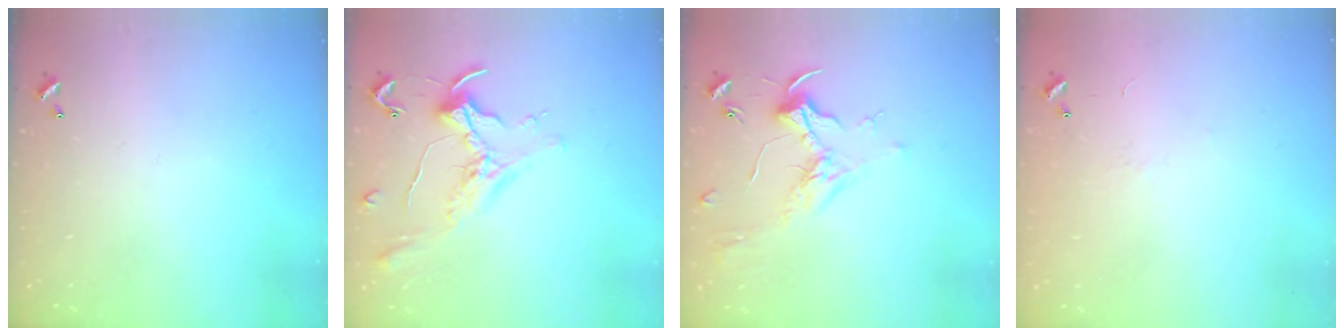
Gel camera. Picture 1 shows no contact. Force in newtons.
{"total": 1.1, "press": 1.0, "slide": 0.4}
{"total": 1.8, "press": 1.6, "slide": 0.8}
{"total": 6.4, "press": 6.3, "slide": 0.9}